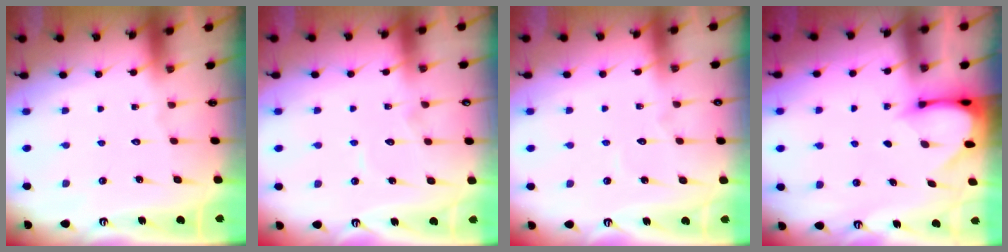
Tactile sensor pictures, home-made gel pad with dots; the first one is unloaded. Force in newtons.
{"total": 5.4, "press": 5.4, "slide": 0.5}
{"total": 2.9, "press": 2.9, "slide": 0.3}
{"total": 2.9, "press": 2.9, "slide": 0.3}